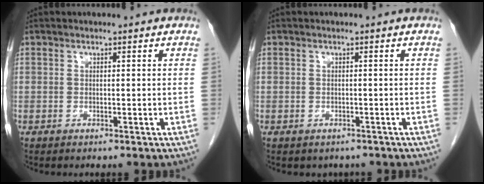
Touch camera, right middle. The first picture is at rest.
{"total": 1.8, "force": [-1.4, 1.0, 0.2], "torque": [-0.006, -0.001, -0.018]}